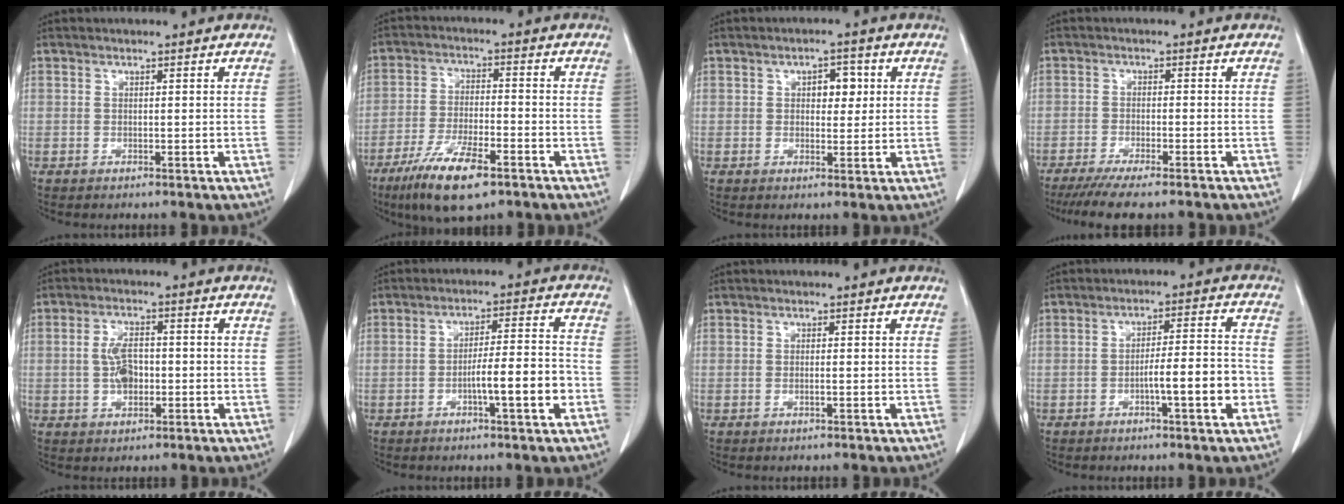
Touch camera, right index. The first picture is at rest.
{"total": 10.9, "force": [-6.8, 2.4, 8.2], "torque": [-0.157, -0.020, -0.116]}
{"total": 3.7, "force": [1.0, 2.1, 2.9], "torque": [-0.039, 0.008, 0.014]}
{"total": 9.6, "force": [-7.9, 1.0, 5.4], "torque": [-0.073, -0.019, -0.120]}
{"total": 4.8, "force": [-0.6, 2.6, 4.0], "torque": [-0.078, 0.007, -0.011]}
{"total": 7.8, "force": [-2.7, 0.3, 7.3], "torque": [-0.113, 0.010, -0.043]}
{"total": 0.7, "force": [-0.2, 0.0, 0.6], "torque": [-0.015, -0.001, -0.002]}
{"total": 7.2, "force": [-2.5, 0.5, 6.7], "torque": [-0.103, 0.012, -0.038]}